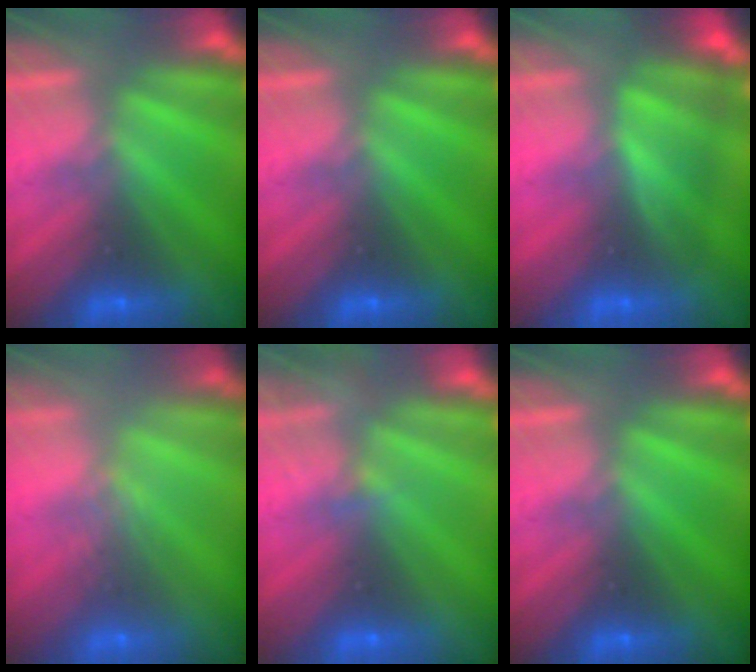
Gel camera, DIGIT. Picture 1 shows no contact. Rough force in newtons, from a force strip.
{"total": 0.0}
{"total": 4.5}
{"total": 2.4}
{"total": 2.2}
{"total": 0.0}